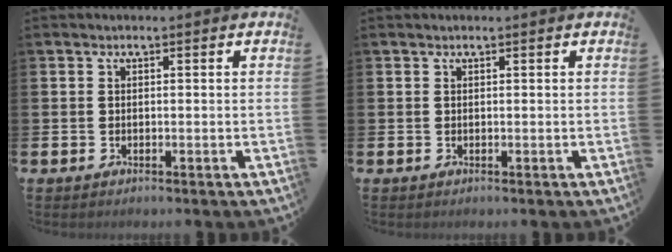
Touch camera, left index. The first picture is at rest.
{"total": 0.0}